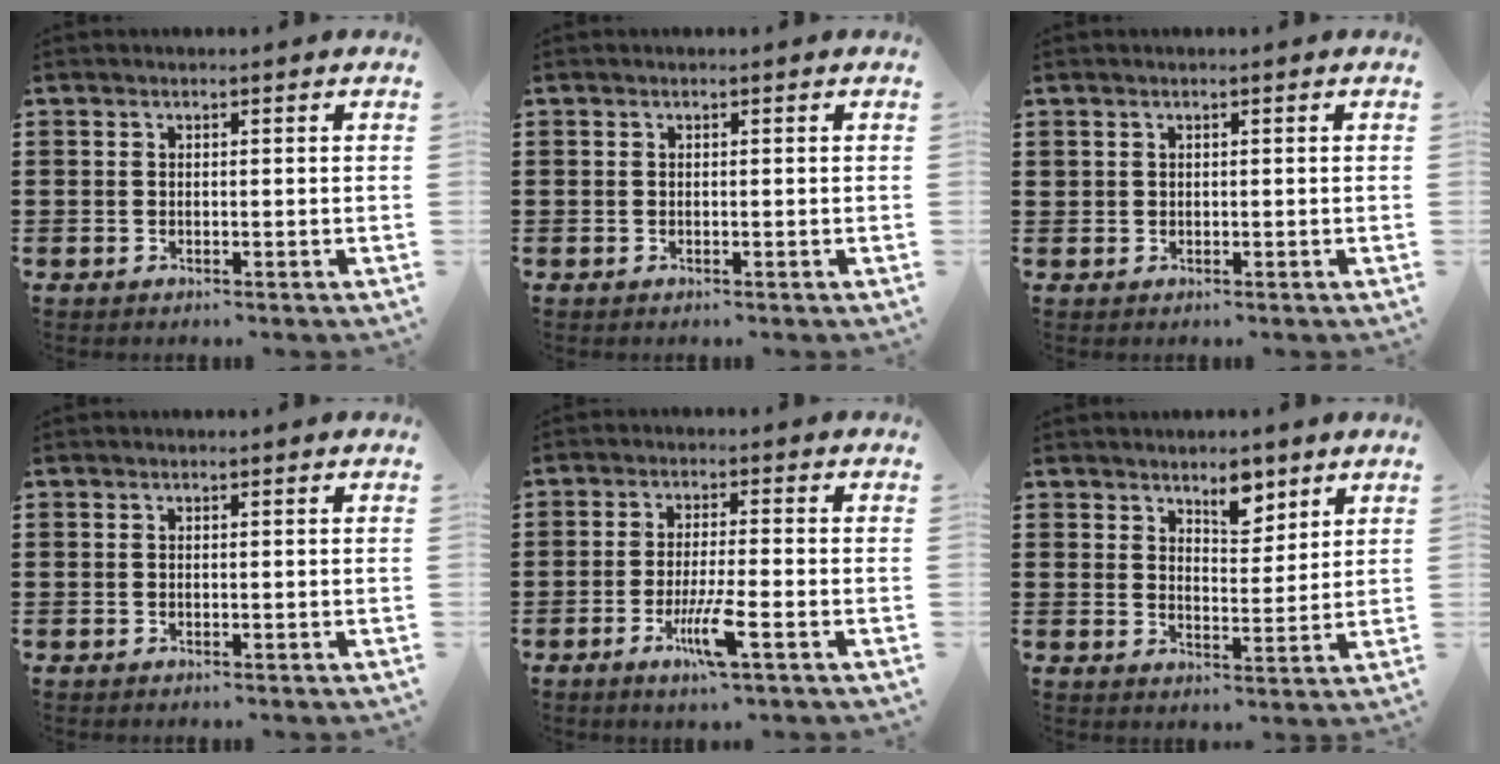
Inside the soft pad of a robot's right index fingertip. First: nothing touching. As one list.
[{"total": 0.0}, {"total": 0.6, "force": [0.4, 0.5, 0.1], "torque": [-0.003, 0.002, 0.008]}, {"total": 0.0}, {"total": 6.5, "force": [-3.0, 0.5, 5.7], "torque": [-0.110, -0.014, -0.053]}, {"total": 5.4, "force": [4.2, 2.4, 2.5], "torque": [-0.037, -0.007, 0.072]}]